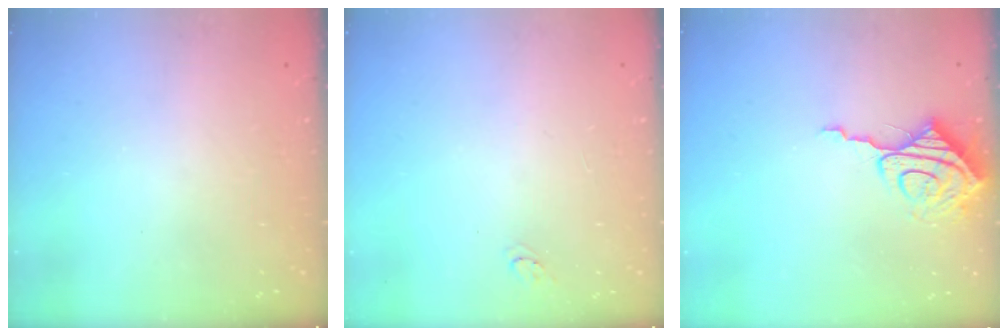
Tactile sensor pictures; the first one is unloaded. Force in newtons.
{"total": 3.2, "press": 3.2, "slide": 0.3}
{"total": 11.0, "press": 11.0, "slide": 1.2}